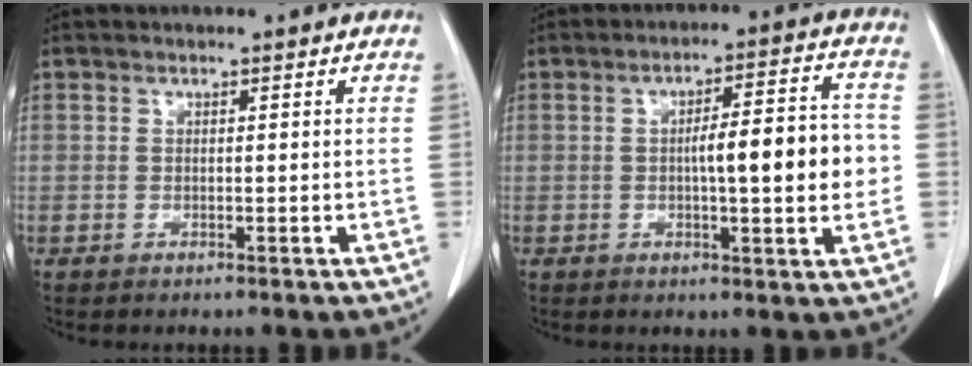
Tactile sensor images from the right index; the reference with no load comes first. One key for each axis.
{"total": 10.5, "fx": -0.7, "fy": 1.8, "fz": 10.3, "tx": -0.146, "ty": 0.022, "tz": -0.009}